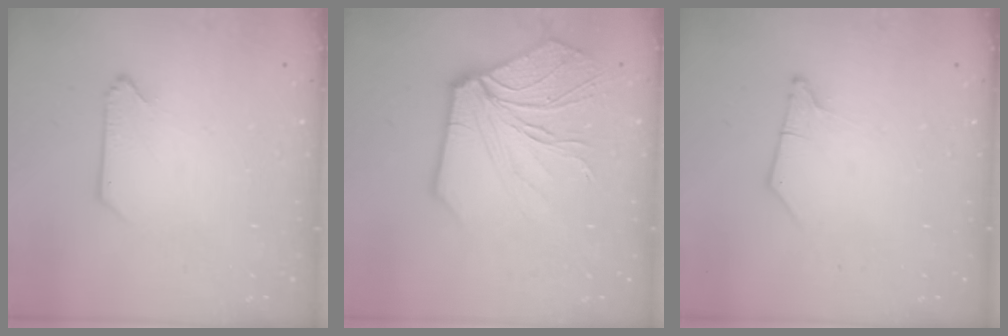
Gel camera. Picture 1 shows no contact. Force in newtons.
{"total": 12.9, "press": 12.8, "slide": 1.5}
{"total": 1.3, "press": 1.3, "slide": 0.2}